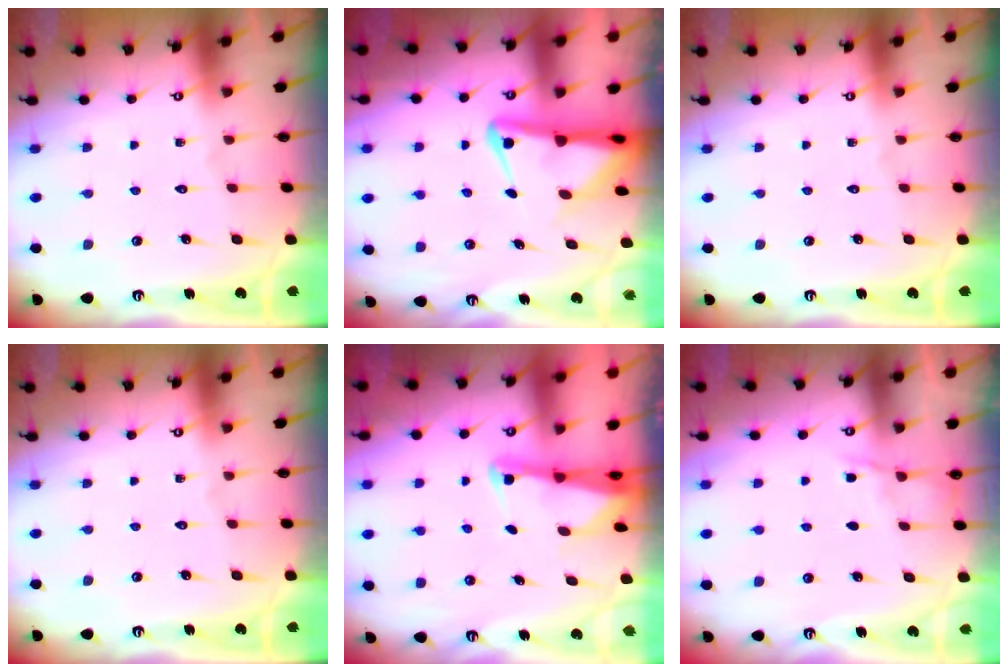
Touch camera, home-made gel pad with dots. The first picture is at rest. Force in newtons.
{"total": 5.0, "press": 4.8, "slide": 1.3}
{"total": 0.0}
{"total": 0.0}
{"total": 2.4, "press": 2.4, "slide": 0.3}
{"total": 3.2, "press": 3.2, "slide": 0.5}